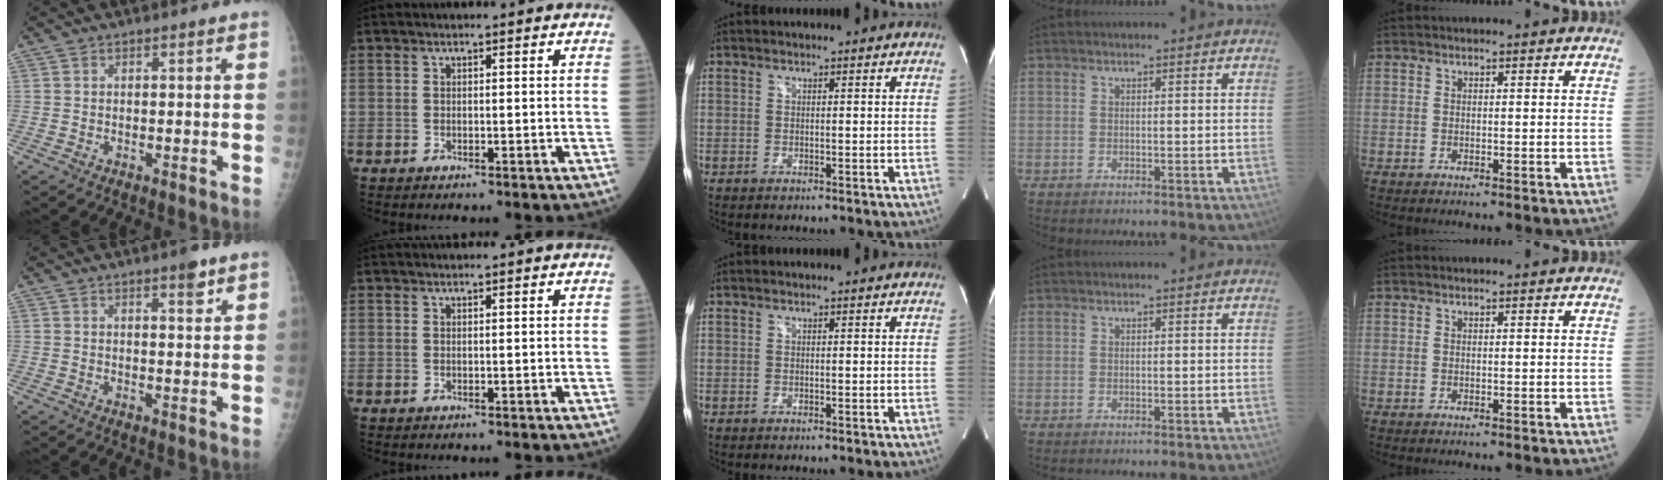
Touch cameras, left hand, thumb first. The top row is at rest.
{"thumb": {"total": 3.0, "force": [2.0, 1.0, 2.0], "torque": [-0.018, -0.010, 0.025]}, "index": {"total": 0.9, "force": [0.8, -0.1, 0.3], "torque": [-0.008, 0.008, 0.017]}}